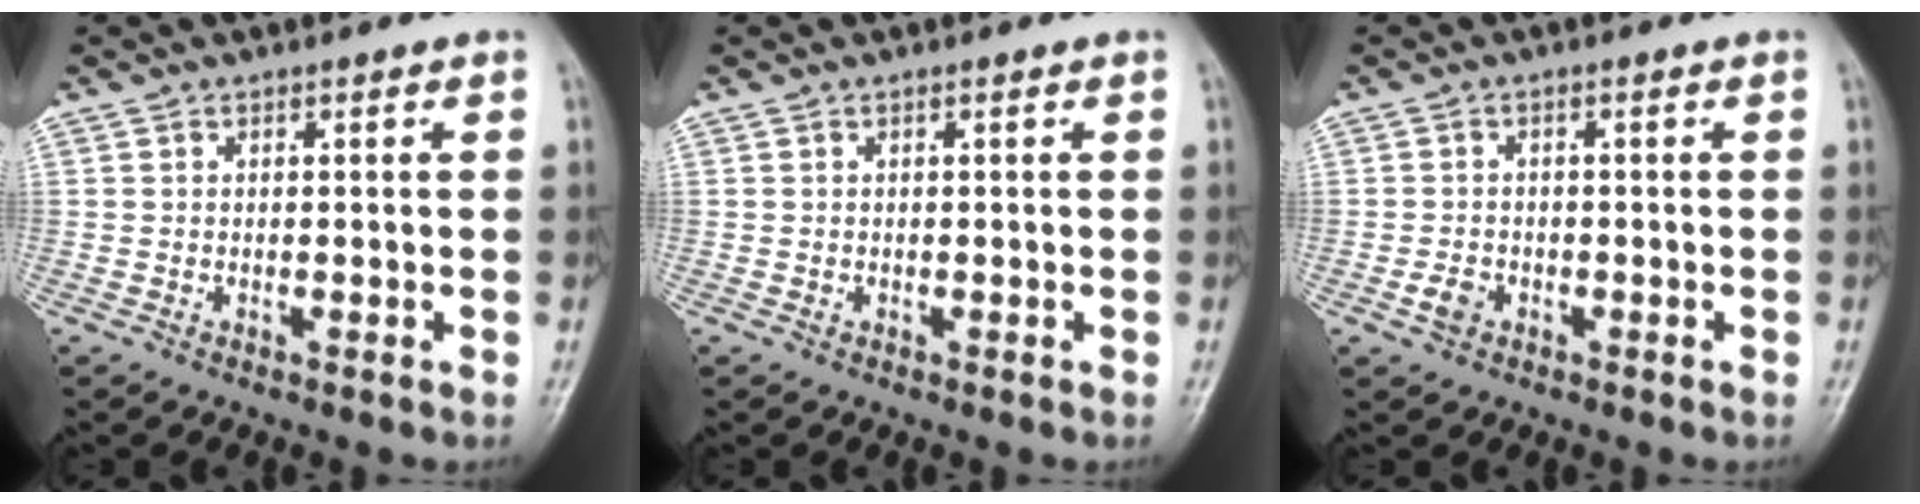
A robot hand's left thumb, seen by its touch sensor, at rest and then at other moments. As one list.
[{"total": 0.0}, {"total": 2.5, "force": [-1.1, 1.8, 1.3], "torque": [-0.022, 0.005, -0.021]}]